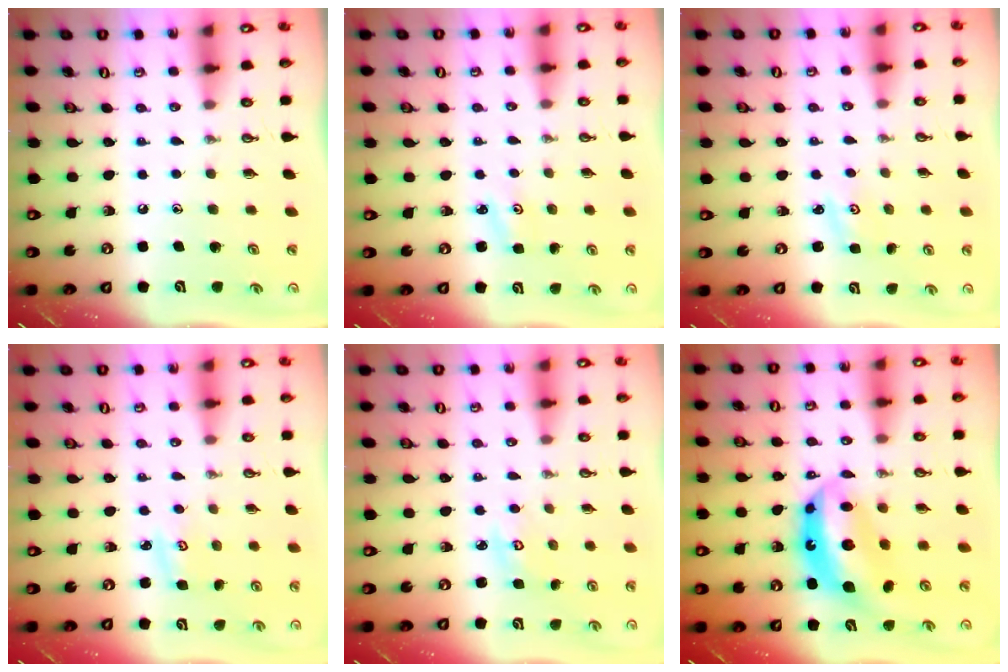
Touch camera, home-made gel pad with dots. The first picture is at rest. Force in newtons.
{"total": 2.6, "press": 2.6, "slide": 0.3}
{"total": 1.0, "press": 0.9, "slide": 0.2}
{"total": 2.9, "press": 2.9, "slide": 0.2}
{"total": 2.9, "press": 2.9, "slide": 0.1}
{"total": 13.6, "press": 13.6, "slide": 1.1}